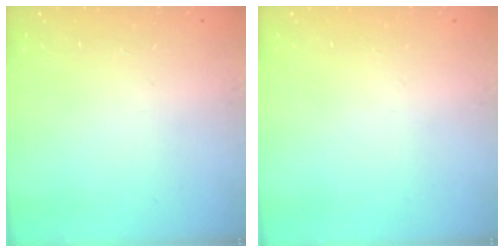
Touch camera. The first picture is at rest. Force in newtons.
{"total": 0.0}